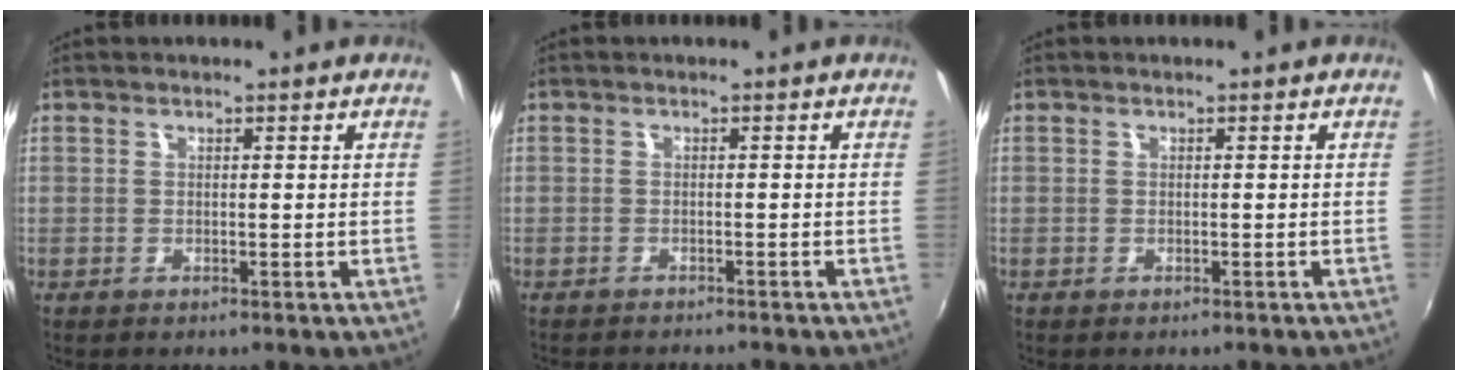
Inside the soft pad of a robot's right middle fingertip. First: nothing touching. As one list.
[{"total": 4.4, "force": [-4.1, 0.8, 1.5], "torque": [-0.038, -0.014, -0.061]}, {"total": 0.7, "force": [-0.6, 0.2, 0.3], "torque": [-0.006, -0.001, -0.008]}]